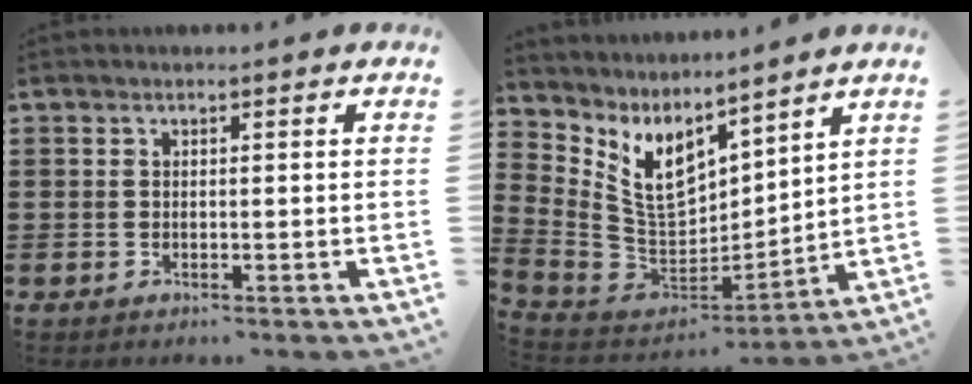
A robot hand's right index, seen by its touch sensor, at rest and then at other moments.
{"total": 9.3, "force": [4.9, 5.5, 5.7], "torque": [-0.131, -0.027, 0.095]}